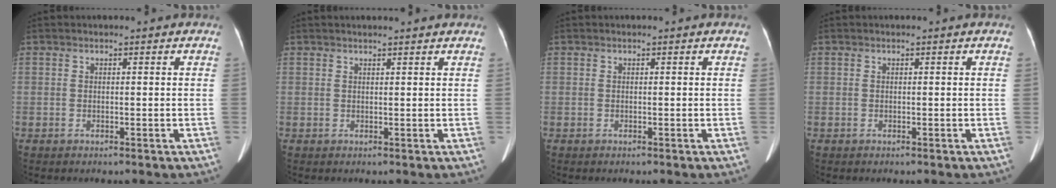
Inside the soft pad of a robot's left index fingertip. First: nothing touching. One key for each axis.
{"total": 3.8, "fx": 3.5, "fy": 0.2, "fz": 1.5, "tx": -0.017, "ty": 0.013, "tz": 0.039}
{"total": 0.0}
{"total": 0.0}